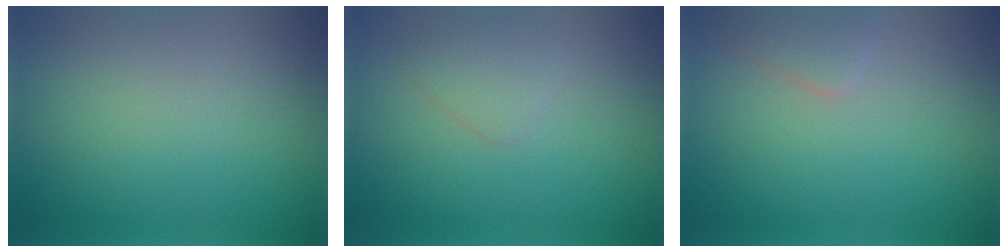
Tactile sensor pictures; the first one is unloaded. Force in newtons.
{"total": 1.6, "press": 1.6, "slide": 0.1}
{"total": 1.8, "press": 1.8, "slide": 0.1}